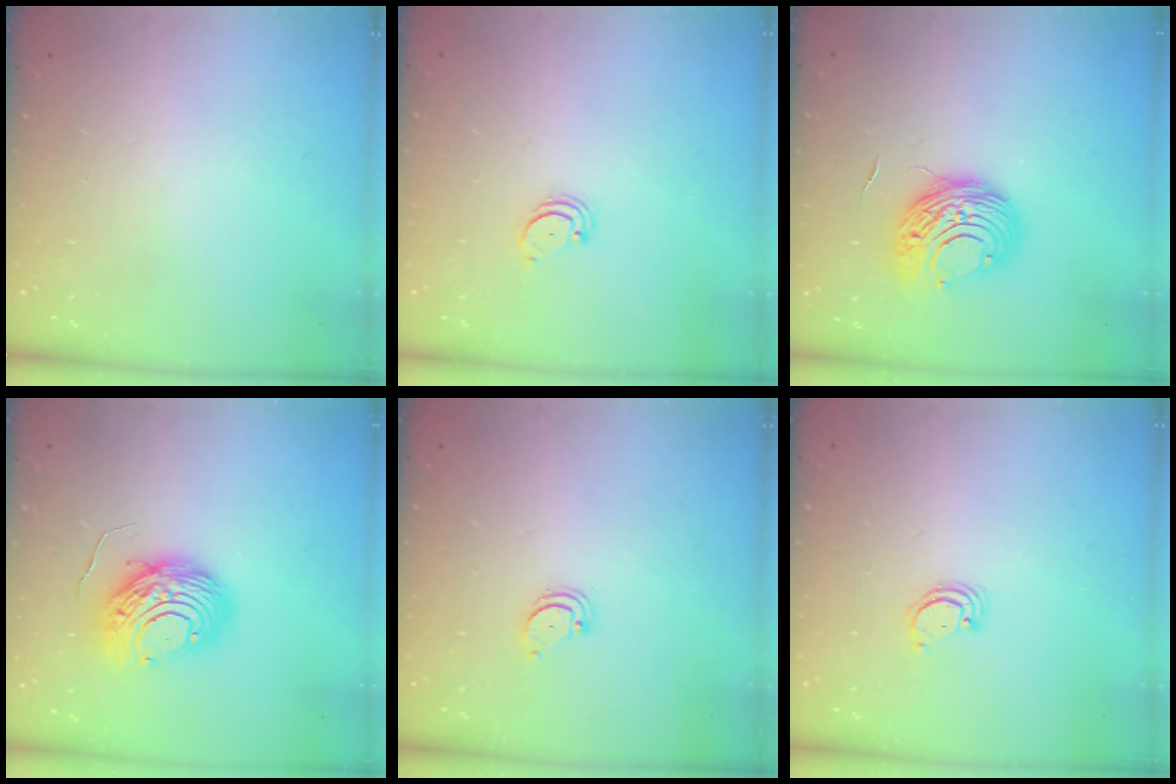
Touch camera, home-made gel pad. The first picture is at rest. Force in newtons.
{"total": 2.2, "press": 2.2, "slide": 0.2}
{"total": 10.5, "press": 10.5, "slide": 0.9}
{"total": 11.1, "press": 11.0, "slide": 1.0}
{"total": 1.8, "press": 1.8, "slide": 0.2}
{"total": 1.7, "press": 1.7, "slide": 0.1}